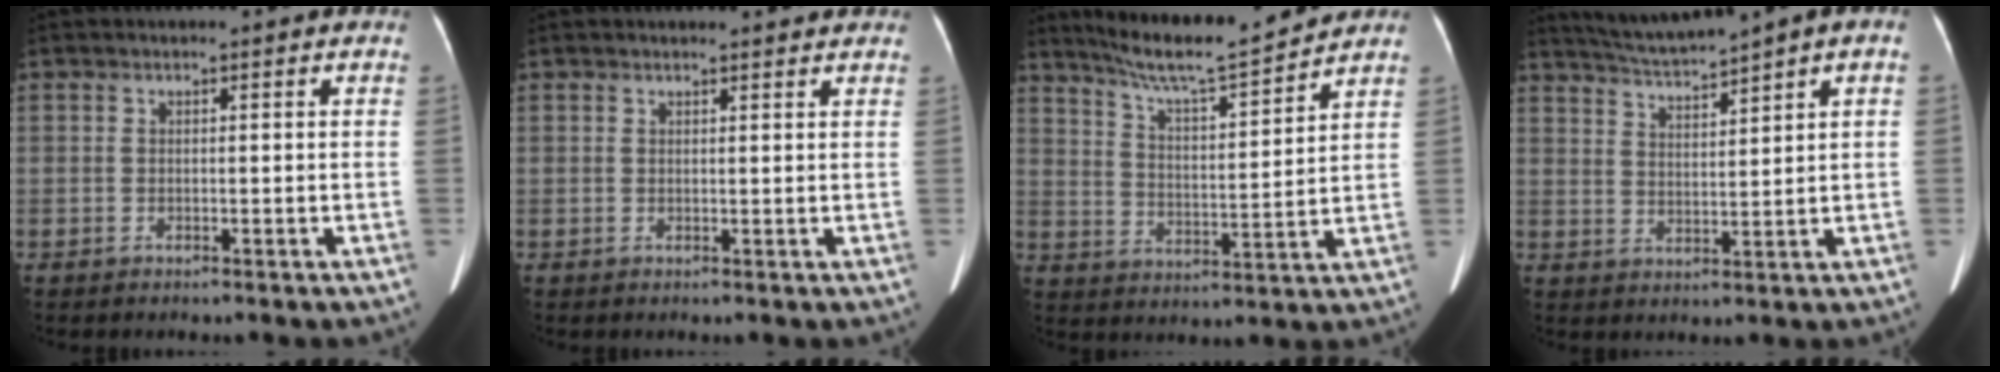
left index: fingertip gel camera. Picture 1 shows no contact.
{"total": 3.6, "force": [3.5, 0.4, 0.7], "torque": [-0.011, 0.008, 0.038]}
{"total": 12.7, "force": [11.8, -0.2, 4.6], "torque": [-0.086, 0.000, 0.194]}
{"total": 7.0, "force": [5.8, -0.7, 3.8], "torque": [-0.064, 0.012, 0.105]}